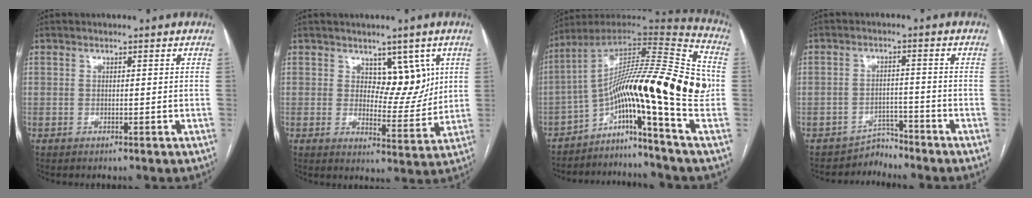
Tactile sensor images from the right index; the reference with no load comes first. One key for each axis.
{"total": 6.6, "fx": 3.1, "fy": 3.6, "fz": 4.6, "tx": -0.053, "ty": -0.003, "tz": 0.051}
{"total": 19.6, "fx": -4.2, "fy": 0.1, "fz": 19.2, "tx": -0.302, "ty": 0.046, "tz": -0.074}
{"total": 3.1, "fx": -2.8, "fy": 0.7, "fz": -1.1, "tx": 0.024, "ty": 0.005, "tz": -0.043}